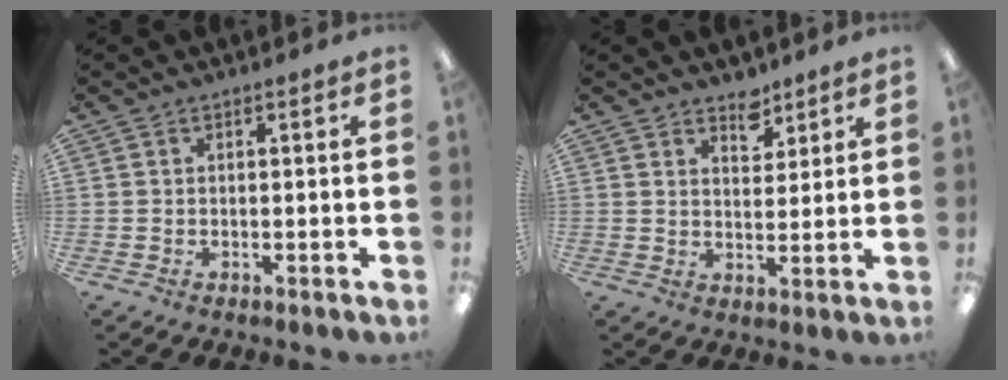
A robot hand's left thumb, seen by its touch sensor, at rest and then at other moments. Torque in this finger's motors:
{"motor_torque": [0.22, 0.24, -0.19, -0.28, -0.03]}